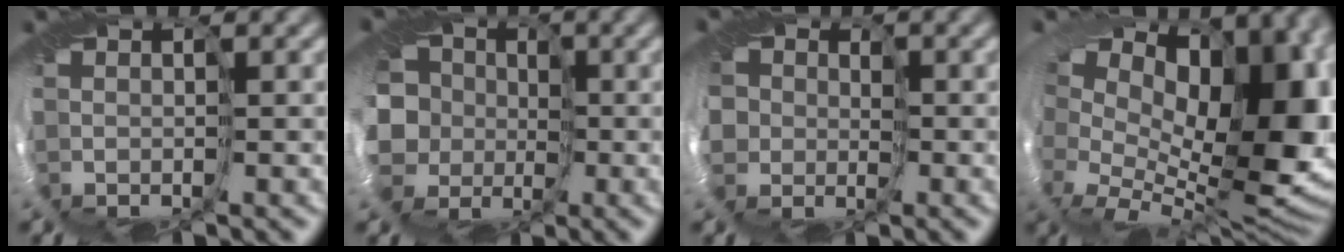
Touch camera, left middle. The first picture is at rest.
{"total": 10.8, "force": [-3.8, 8.9, 4.8], "torque": [-0.098, -0.011, -0.107]}
{"total": 3.6, "force": [0.0, 3.5, 0.5], "torque": [-0.005, -0.003, -0.029]}
{"total": 15.0, "force": [4.4, 9.3, 11.0], "torque": [-0.117, 0.019, 0.087]}